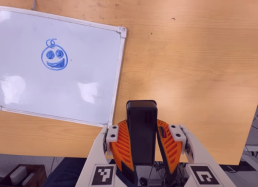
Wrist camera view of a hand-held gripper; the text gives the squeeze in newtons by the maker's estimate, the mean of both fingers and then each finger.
{"total": 10.8, "left": 8.6, "right": 12.9}